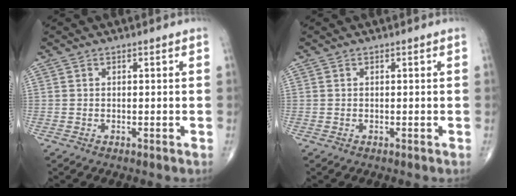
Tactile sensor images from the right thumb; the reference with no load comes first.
{"total": 0.0}